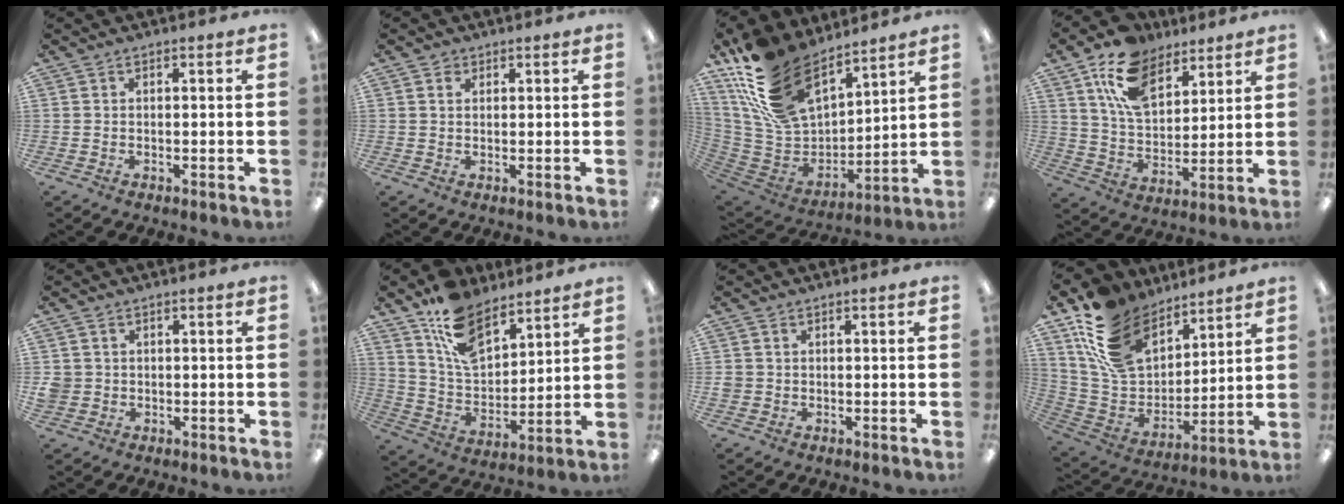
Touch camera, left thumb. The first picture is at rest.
{"total": 1.5, "force": [0.9, 1.0, 0.6], "torque": [-0.006, -0.002, 0.015]}
{"total": 22.4, "force": [15.6, 11.6, 11.2], "torque": [-0.245, -0.086, 0.291]}
{"total": 15.2, "force": [9.5, 8.8, 8.0], "torque": [-0.150, -0.028, 0.179]}
{"total": 2.7, "force": [0.1, 2.7, 0.5], "torque": [-0.013, 0.004, 0.003]}
{"total": 14.3, "force": [10.0, 7.4, 7.2], "torque": [-0.146, -0.045, 0.191]}
{"total": 1.5, "force": [0.0, 1.4, 0.3], "torque": [-0.007, 0.003, -0.002]}
{"total": 19.7, "force": [12.4, 12.2, 9.2], "torque": [-0.193, -0.058, 0.240]}